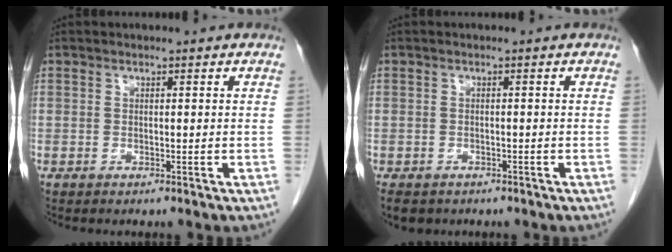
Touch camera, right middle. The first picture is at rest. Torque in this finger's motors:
{"motor_torque": [0.03, -0.01, 0.00, 0.02]}